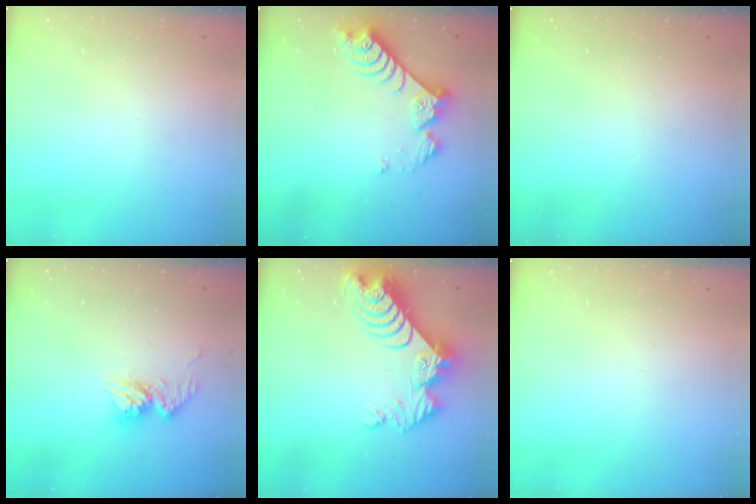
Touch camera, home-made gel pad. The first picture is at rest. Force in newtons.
{"total": 8.1, "press": 8.0, "slide": 0.6}
{"total": 0.0}
{"total": 10.3, "press": 10.3, "slide": 0.9}
{"total": 14.6, "press": 14.5, "slide": 1.5}
{"total": 0.0}